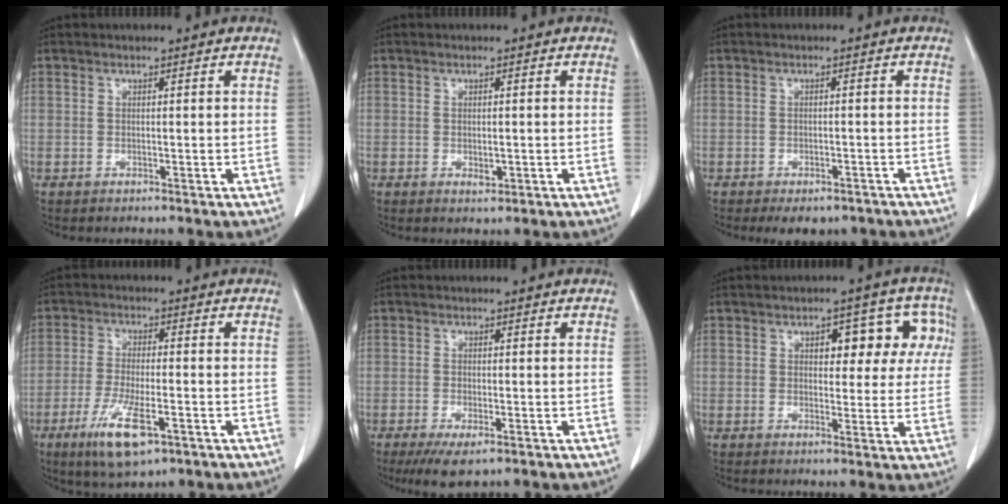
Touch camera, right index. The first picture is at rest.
{"total": 1.4, "force": [-0.3, 0.8, 1.1], "torque": [-0.019, -0.003, 0.000]}
{"total": 5.9, "force": [-4.6, 2.9, 2.2], "torque": [-0.014, 0.004, -0.057]}
{"total": 9.2, "force": [-4.6, 2.2, 7.6], "torque": [-0.148, -0.019, -0.076]}
{"total": 4.9, "force": [-2.9, 1.3, 3.6], "torque": [-0.062, -0.012, -0.045]}
{"total": 8.2, "force": [2.8, 4.3, 6.4], "torque": [-0.058, 0.031, 0.030]}